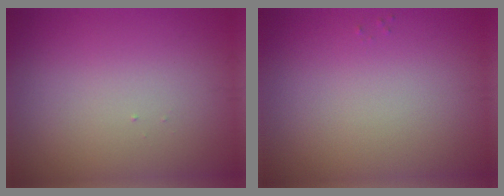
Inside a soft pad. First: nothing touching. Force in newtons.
{"total": 0.0}